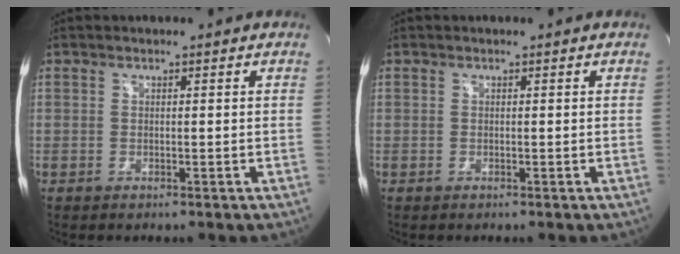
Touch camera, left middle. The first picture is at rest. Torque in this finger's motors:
{"motor_torque": [0.36, -0.36, -0.02, -0.07]}